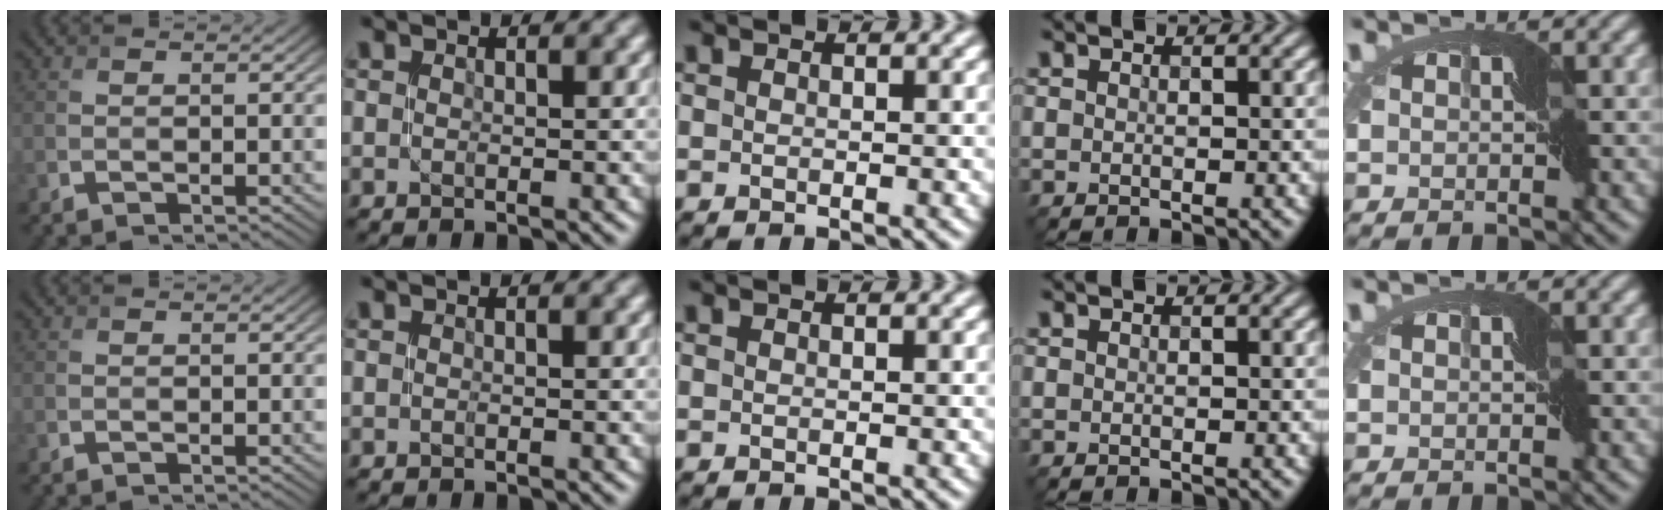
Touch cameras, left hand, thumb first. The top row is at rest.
{}